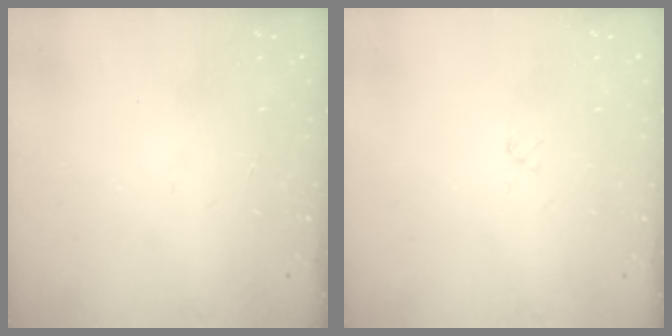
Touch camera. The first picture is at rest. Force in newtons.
{"total": 2.4, "press": 2.3, "slide": 0.4}